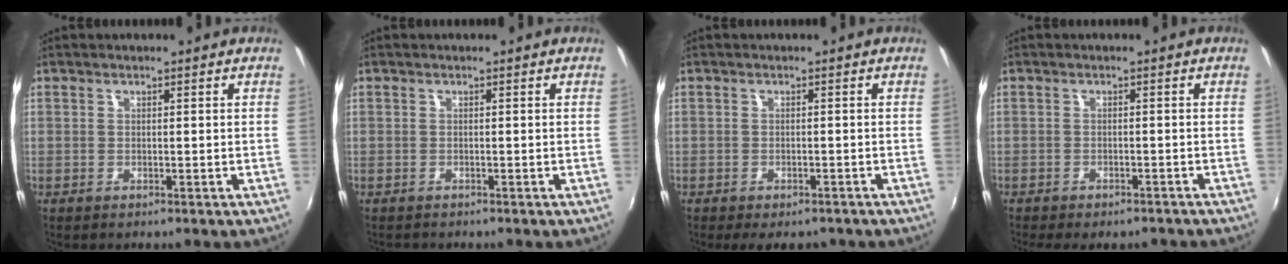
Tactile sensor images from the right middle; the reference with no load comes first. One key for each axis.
{"total": 0.7, "fx": -0.7, "fy": 0.1, "fz": 0.0, "tx": -0.004, "ty": -0.001, "tz": -0.012}
{"total": 5.1, "fx": -4.0, "fy": 2.0, "fz": 2.5, "tx": -0.055, "ty": -0.016, "tz": -0.053}
{"total": 6.9, "fx": -5.8, "fy": 2.0, "fz": 3.1, "tx": -0.070, "ty": -0.021, "tz": -0.078}